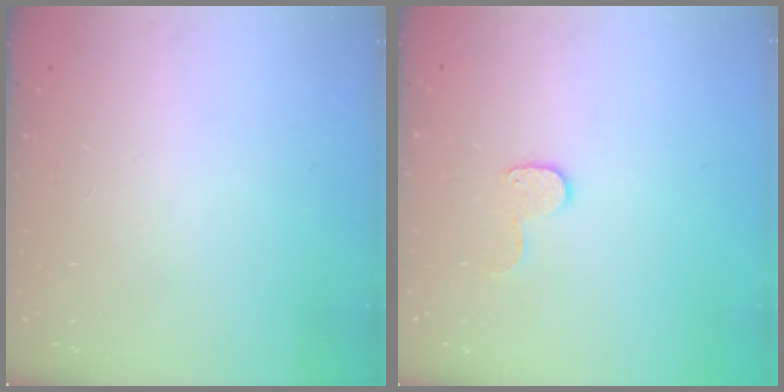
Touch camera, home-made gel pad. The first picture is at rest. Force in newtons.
{"total": 6.7, "press": 6.7, "slide": 0.4}